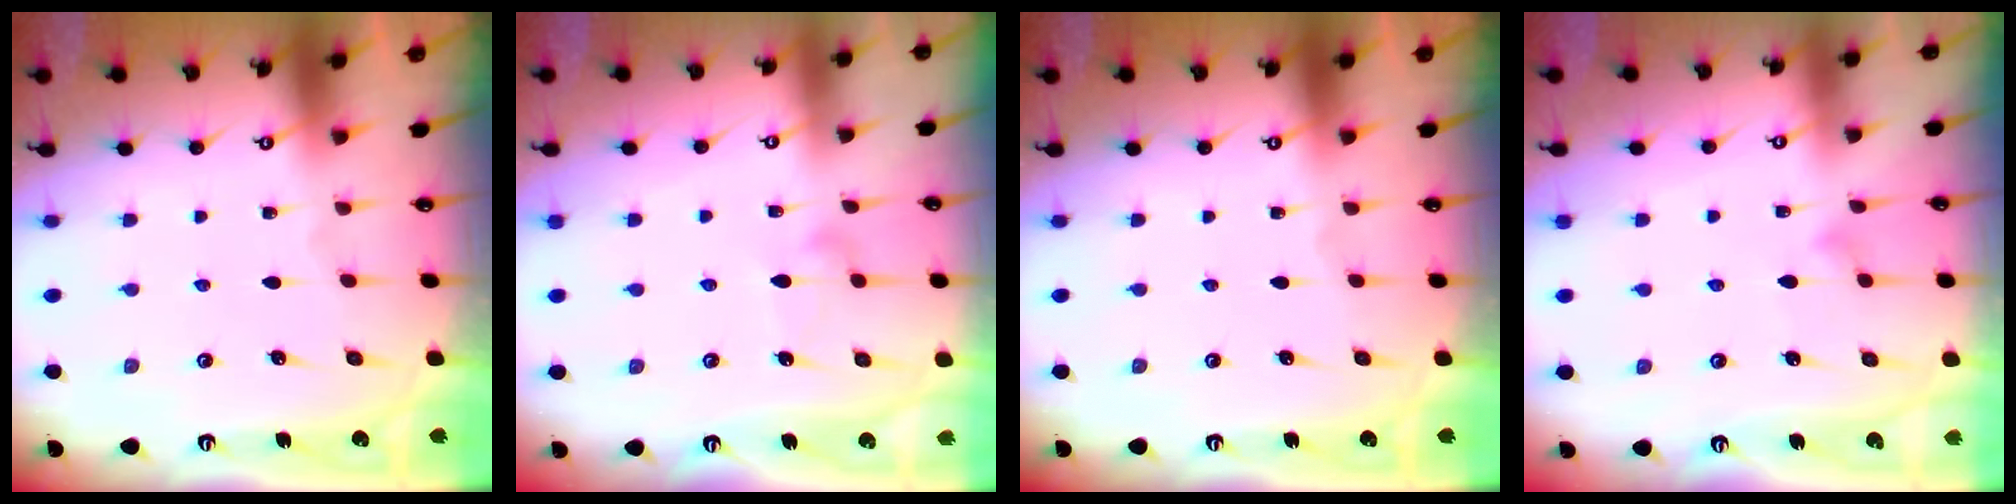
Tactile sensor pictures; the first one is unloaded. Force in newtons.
{"total": 6.1, "press": 6.1, "slide": 0.3}
{"total": 0.0}
{"total": 6.5, "press": 6.5, "slide": 0.4}